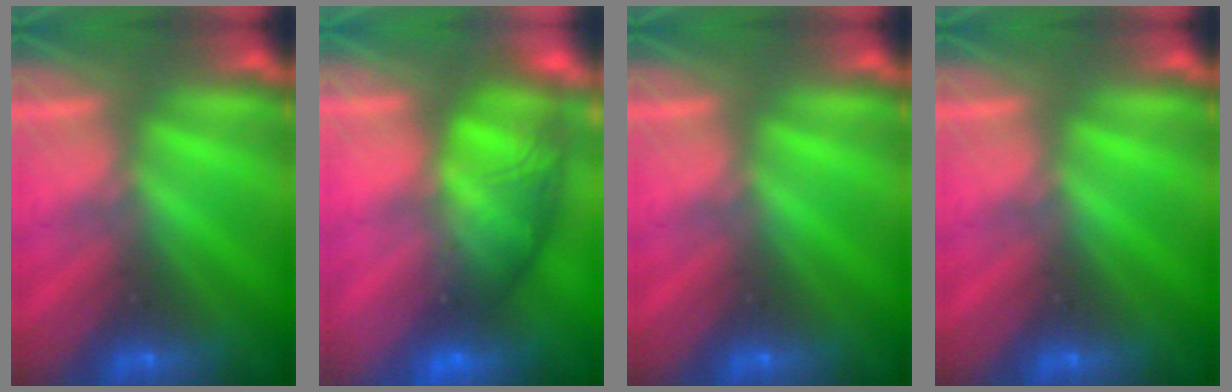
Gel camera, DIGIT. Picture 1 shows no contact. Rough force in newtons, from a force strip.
{"total": 7.3}
{"total": 0.0}
{"total": 0.0}